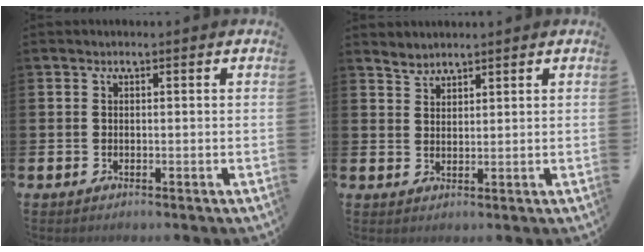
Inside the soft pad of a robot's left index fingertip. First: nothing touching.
{"total": 2.2, "force": [2.1, 0.3, -0.4], "torque": [0.006, -0.007, 0.040]}